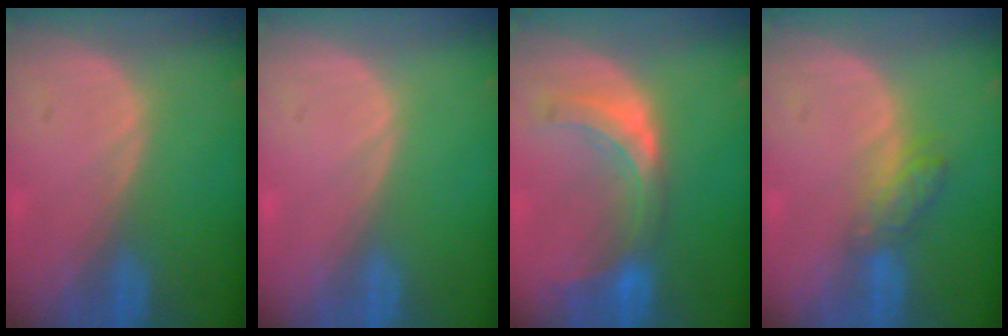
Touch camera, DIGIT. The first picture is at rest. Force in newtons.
{"total": 0.0}
{"total": 7.5, "press": 6.8, "slide": 3.2}
{"total": 4.3, "press": 4.1, "slide": 1.5}